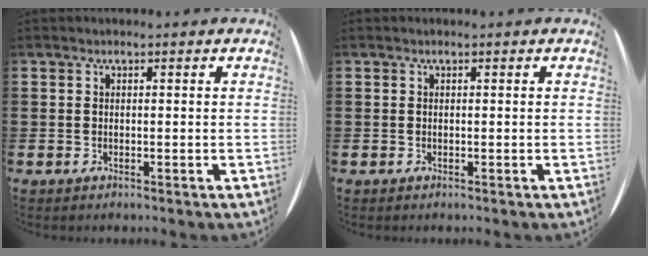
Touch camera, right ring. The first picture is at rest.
{"total": 0.0}